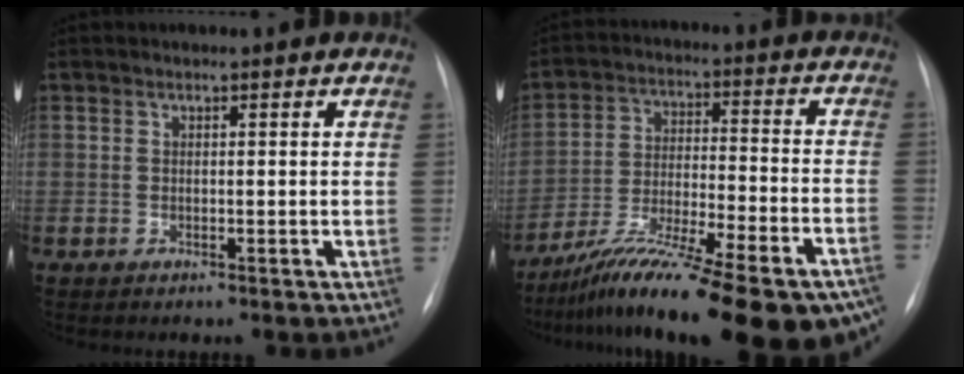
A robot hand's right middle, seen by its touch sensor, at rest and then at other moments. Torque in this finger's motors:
{"motor_torque": [1.11, -1.03, 0.43, 0.21]}